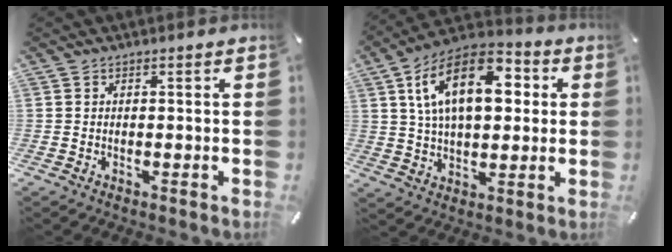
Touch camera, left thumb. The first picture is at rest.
{"total": 18.3, "force": [5.5, 10.6, 13.8], "torque": [-0.253, 0.001, 0.087]}